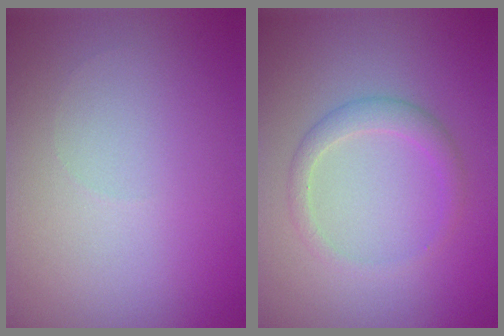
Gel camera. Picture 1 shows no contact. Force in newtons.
{"total": 2.1, "press": 2.1, "slide": 0.2}